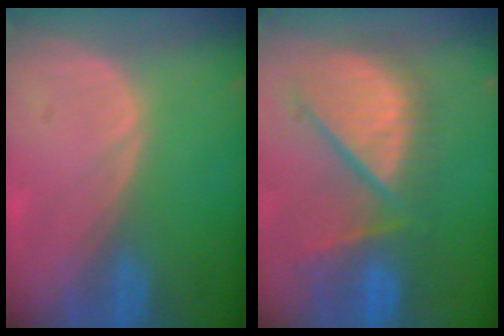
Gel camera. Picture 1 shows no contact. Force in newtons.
{"total": 11.4, "press": 10.2, "slide": 5.1}